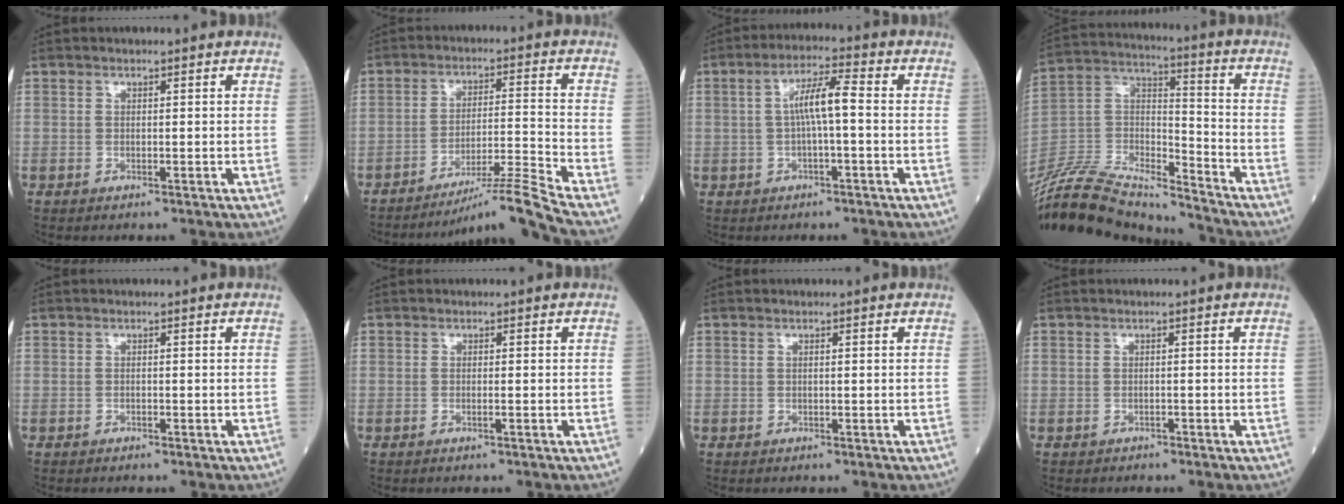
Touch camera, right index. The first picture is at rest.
{"total": 9.8, "force": [-8.3, -4.3, 2.8], "torque": [-0.041, 0.001, -0.143]}
{"total": 5.8, "force": [0.1, 0.5, 5.8], "torque": [-0.106, 0.015, 0.001]}
{"total": 22.5, "force": [-21.3, 2.5, 6.8], "torque": [-0.158, 0.007, -0.373]}
{"total": 0.0}
{"total": 0.6, "force": [-0.2, -0.1, 0.5], "torque": [-0.010, -0.001, -0.004]}
{"total": 0.0}
{"total": 0.0}